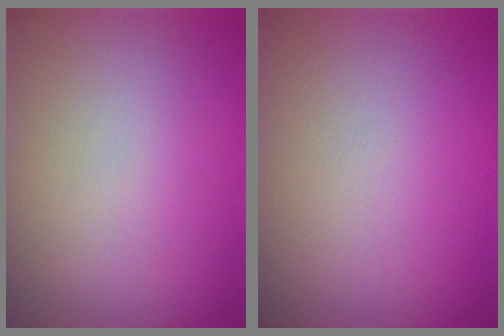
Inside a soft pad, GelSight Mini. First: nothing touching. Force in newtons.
{"total": 0.0}